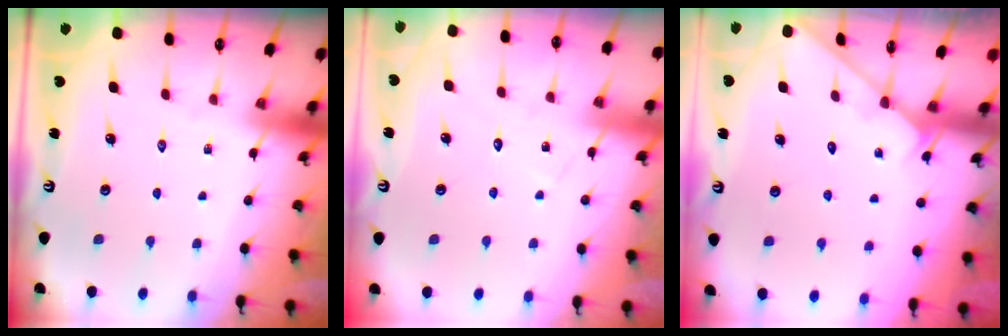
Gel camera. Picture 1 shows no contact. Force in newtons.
{"total": 6.1, "press": 6.1, "slide": 0.1}
{"total": 2.8, "press": 2.8, "slide": 0.3}